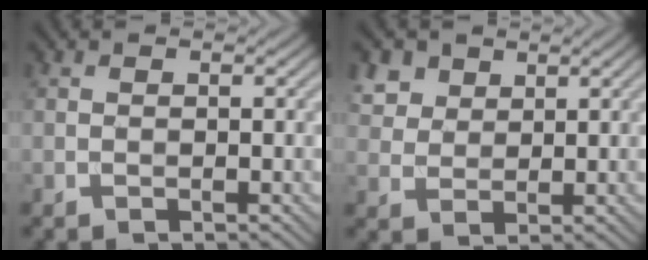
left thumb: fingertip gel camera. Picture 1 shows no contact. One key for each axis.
{"total": 4.3, "fx": 2.6, "fy": 3.0, "fz": 1.7, "tx": -0.052, "ty": -0.001, "tz": 0.059}